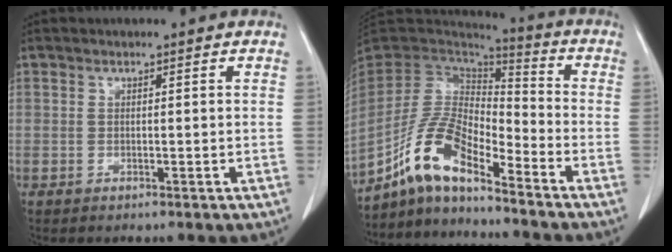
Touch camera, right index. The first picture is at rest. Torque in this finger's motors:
{"motor_torque": [1.18, -0.96, 0.28, 0.11]}